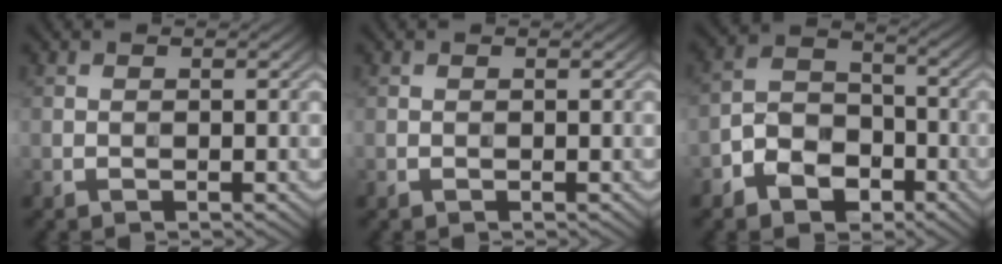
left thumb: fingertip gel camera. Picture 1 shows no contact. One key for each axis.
{"total": 0.0}
{"total": 7.1, "fx": -3.9, "fy": 4.7, "fz": 3.6, "tx": -0.072, "ty": 0.001, "tz": -0.086}